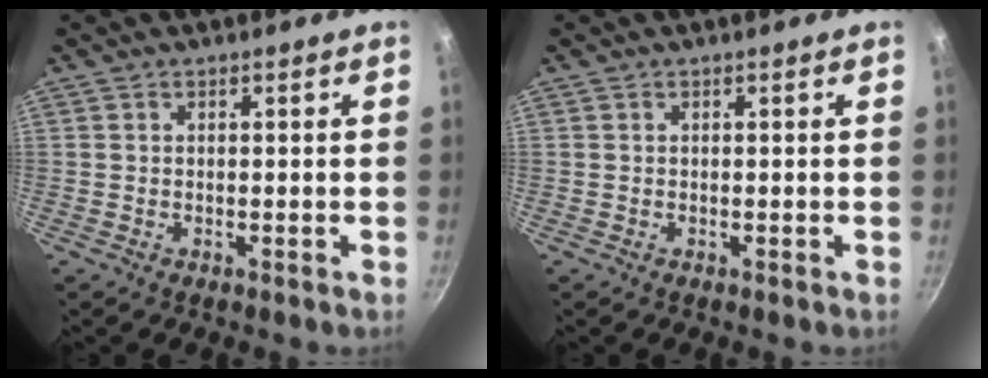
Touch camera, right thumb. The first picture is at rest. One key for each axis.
{"total": 0.0}